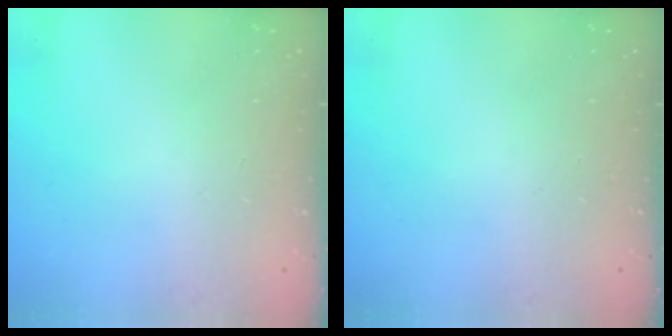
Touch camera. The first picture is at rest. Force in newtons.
{"total": 0.0}